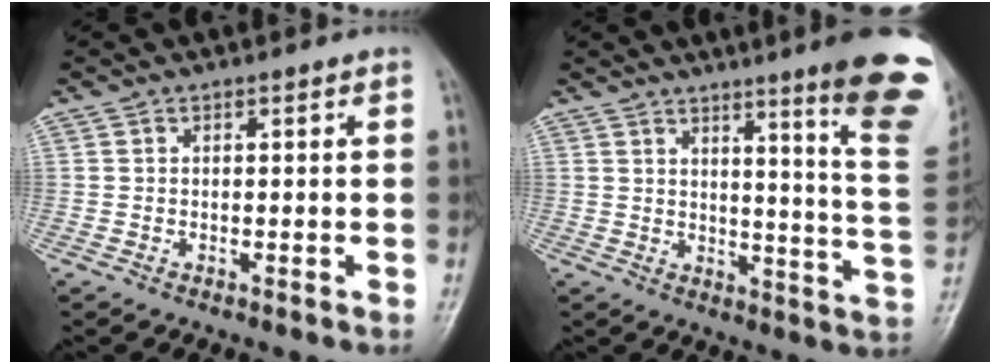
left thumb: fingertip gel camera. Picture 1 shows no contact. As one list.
[{"total": 17.5, "force": [10.3, 0.9, 14.1], "torque": [-0.153, -0.068, 0.122]}]